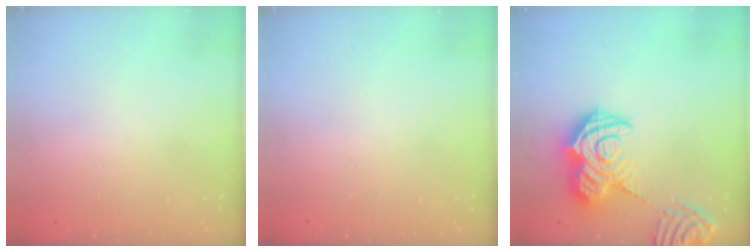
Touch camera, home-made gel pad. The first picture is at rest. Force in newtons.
{"total": 0.0}
{"total": 20.4, "press": 20.3, "slide": 2.1}